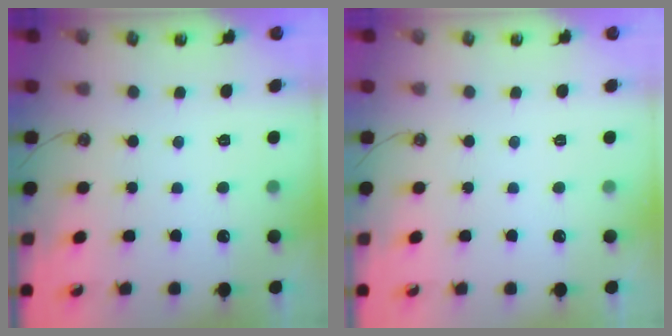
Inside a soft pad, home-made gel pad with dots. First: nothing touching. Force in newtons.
{"total": 0.0}